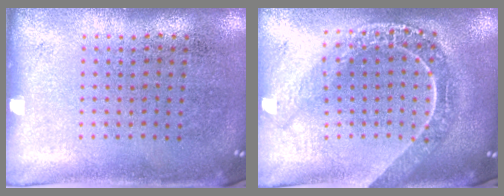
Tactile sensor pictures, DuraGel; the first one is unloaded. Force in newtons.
{"total": 2.2, "press": 1.9, "slide": 1.1}